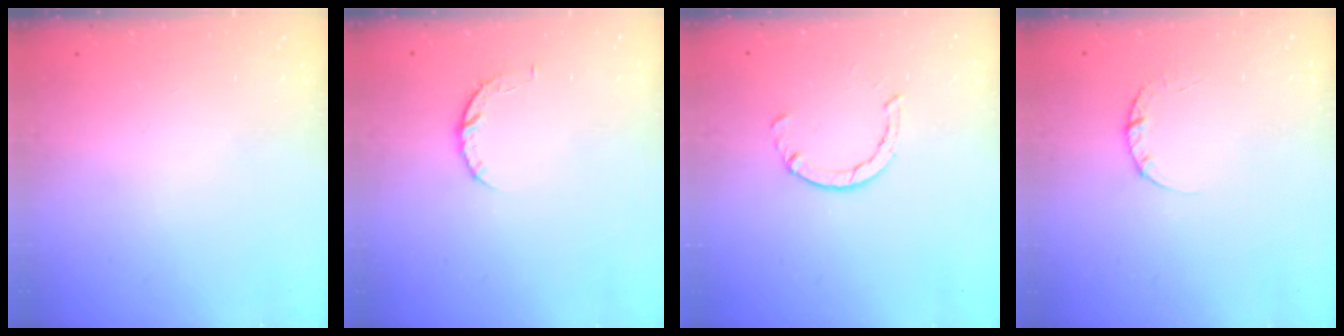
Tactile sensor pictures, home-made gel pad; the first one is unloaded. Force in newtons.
{"total": 3.9, "press": 3.9, "slide": 0.6}
{"total": 2.9, "press": 2.9, "slide": 0.4}
{"total": 2.4, "press": 2.3, "slide": 0.3}